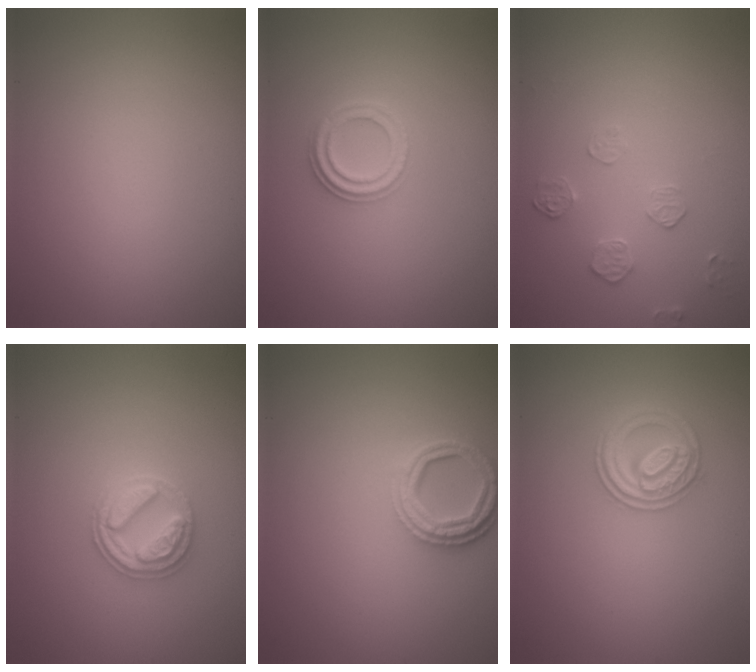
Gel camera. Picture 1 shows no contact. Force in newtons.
{"total": 2.2, "press": 2.1, "slide": 0.6}
{"total": 1.7, "press": 1.0, "slide": 1.4}
{"total": 2.9, "press": 2.8, "slide": 0.4}
{"total": 3.3, "press": 2.7, "slide": 1.9}
{"total": 2.6, "press": 2.6, "slide": 0.5}